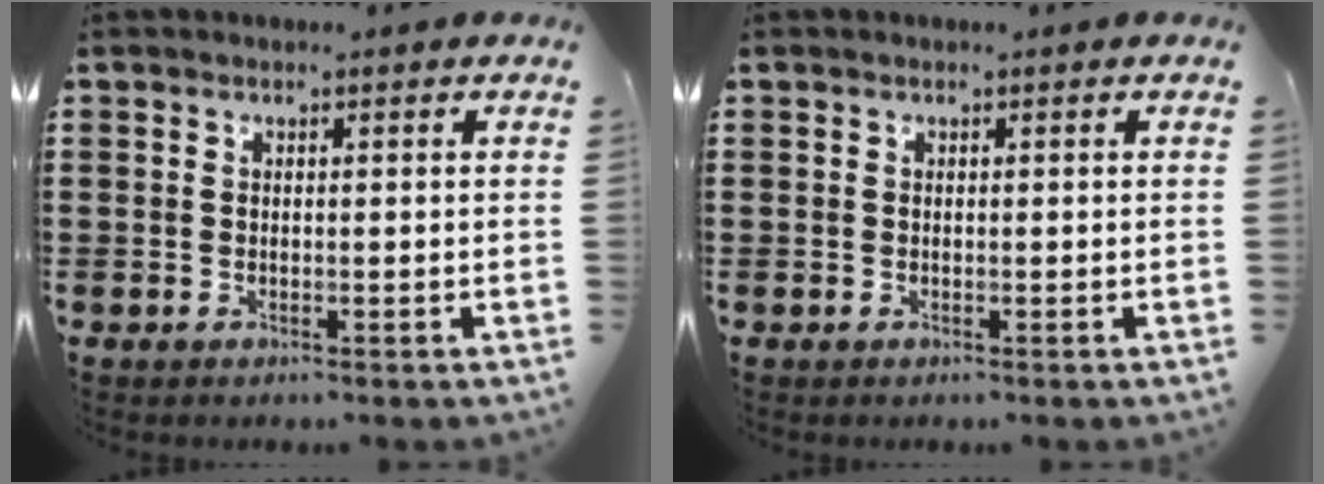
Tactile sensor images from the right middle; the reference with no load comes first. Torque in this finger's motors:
{"motor_torque": [0.00, 0.00, 0.00, 0.00]}